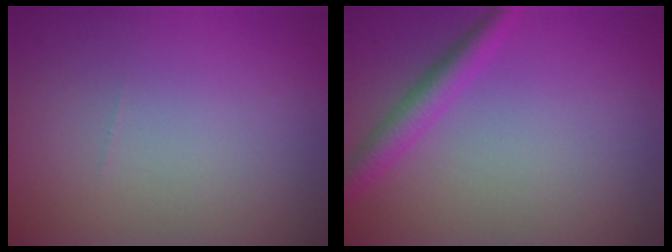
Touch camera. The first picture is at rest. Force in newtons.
{"total": 2.6, "press": 2.6, "slide": 0.2}